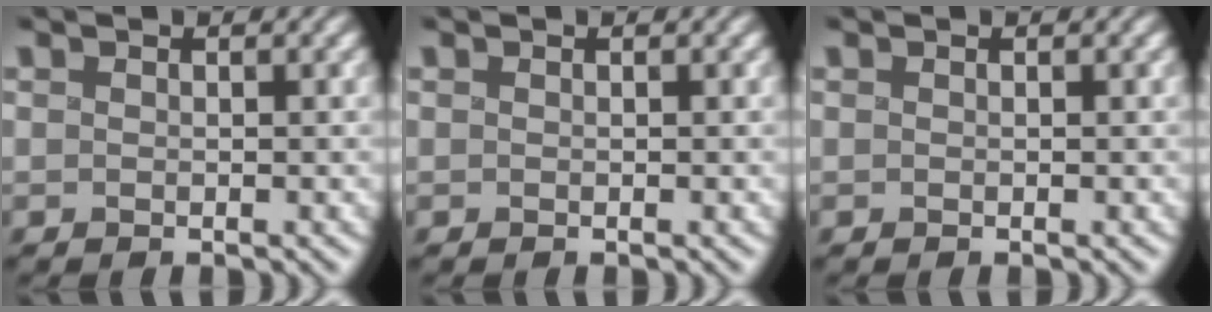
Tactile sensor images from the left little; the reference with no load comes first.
{"total": 0.0}
{"total": 0.0}